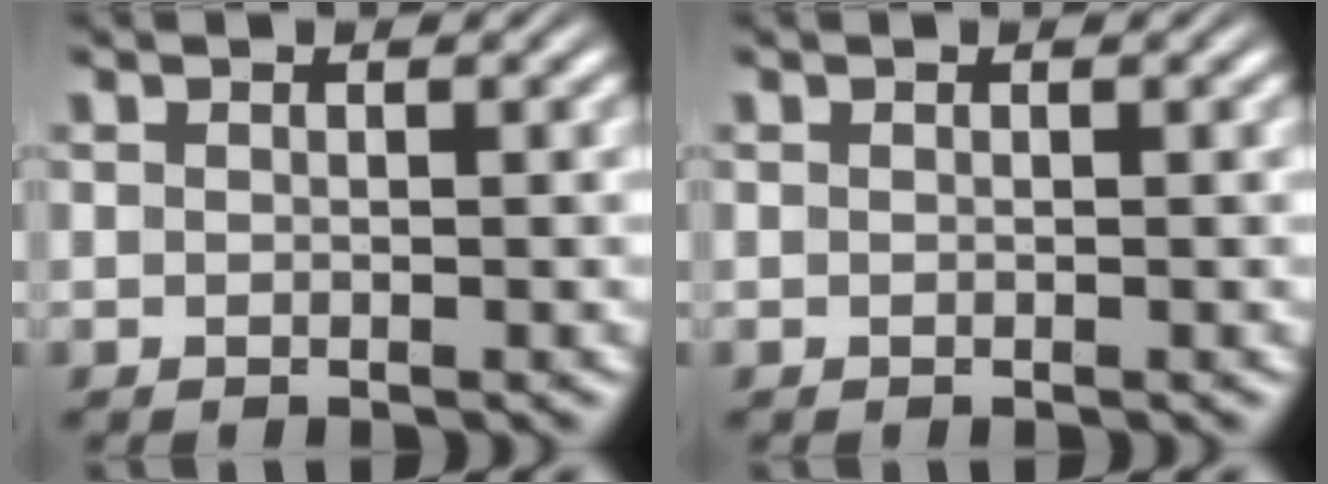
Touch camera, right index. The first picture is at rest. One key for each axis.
{"total": 0.0}